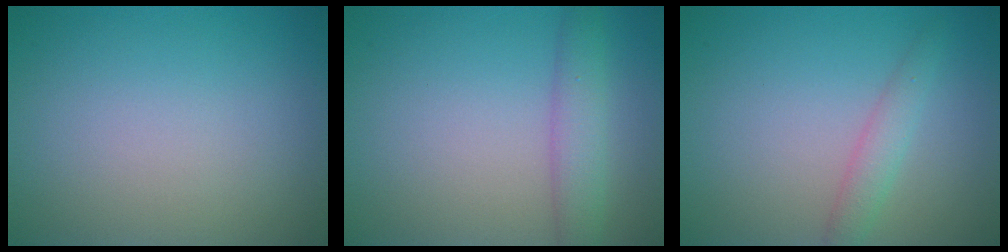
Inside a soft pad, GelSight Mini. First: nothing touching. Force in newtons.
{"total": 3.0, "press": 3.0, "slide": 0.1}
{"total": 1.9, "press": 1.9, "slide": 0.0}